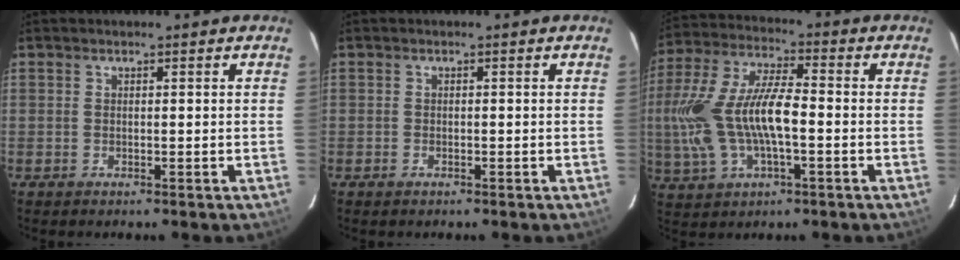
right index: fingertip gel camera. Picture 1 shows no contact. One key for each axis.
{"total": 0.9, "fx": -0.6, "fy": 0.5, "fz": 0.2, "tx": -0.005, "ty": 0.001, "tz": -0.011}
{"total": 16.6, "fx": -2.6, "fy": 6.5, "fz": 15.1, "tx": -0.317, "ty": 0.001, "tz": -0.046}